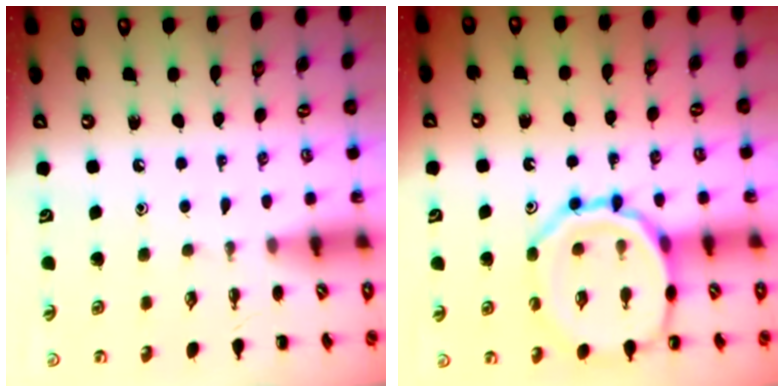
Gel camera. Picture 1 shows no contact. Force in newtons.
{"total": 15.1, "press": 14.9, "slide": 1.9}